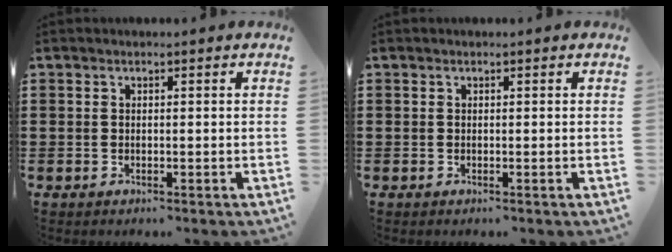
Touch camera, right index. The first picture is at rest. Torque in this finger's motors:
{"motor_torque": [0.33, 0.32, 0.00, 0.01]}